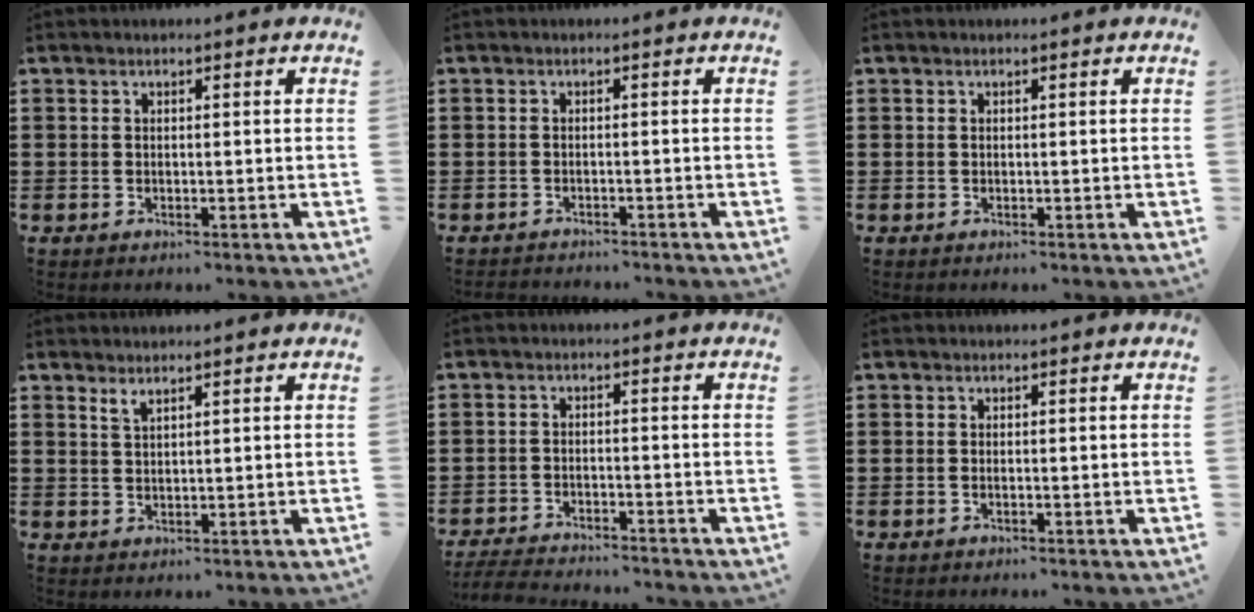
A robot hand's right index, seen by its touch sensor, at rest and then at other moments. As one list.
[{"total": 1.4, "force": [-1.4, -0.1, -0.1], "torque": [-0.002, -0.001, -0.029]}, {"total": 0.0}, {"total": 1.4, "force": [1.2, 0.3, 0.8], "torque": [-0.017, 0.000, 0.021]}, {"total": 3.9, "force": [-3.9, 0.0, 0.2], "torque": [-0.013, -0.005, -0.083]}, {"total": 0.0}]